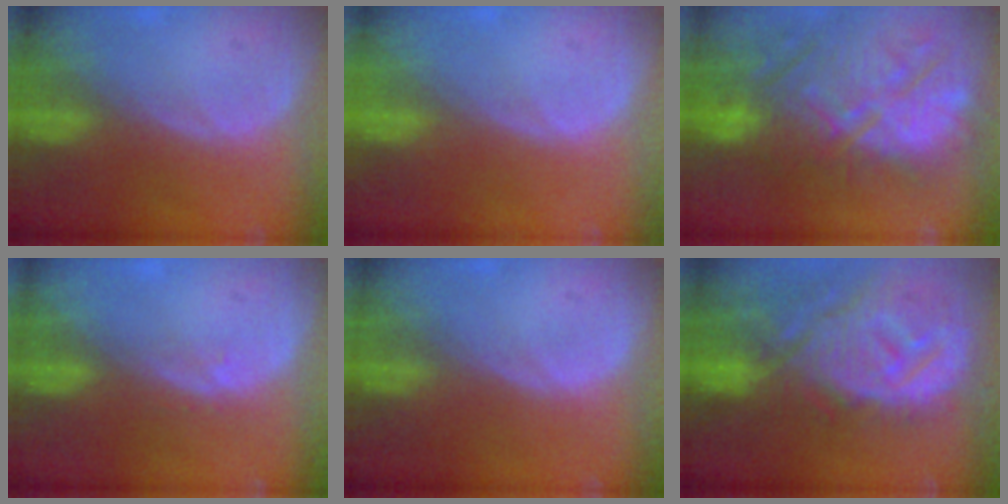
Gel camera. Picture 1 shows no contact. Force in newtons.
{"total": 0.0}
{"total": 13.1, "press": 12.3, "slide": 4.5}
{"total": 1.0, "press": 0.7, "slide": 0.7}
{"total": 0.0}
{"total": 13.3, "press": 11.6, "slide": 6.4}